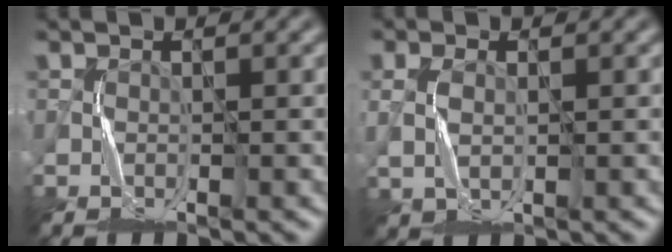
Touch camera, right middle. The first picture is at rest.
{"total": 1.3, "force": [0.1, 0.8, 1.0], "torque": [-0.029, -0.003, 0.007]}